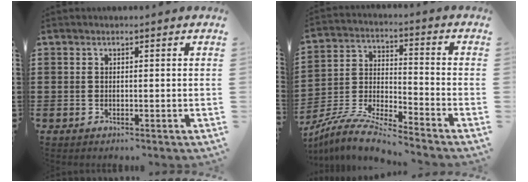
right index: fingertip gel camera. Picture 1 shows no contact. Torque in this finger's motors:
{"motor_torque": [0.93, 1.21, -0.14, 0.01]}